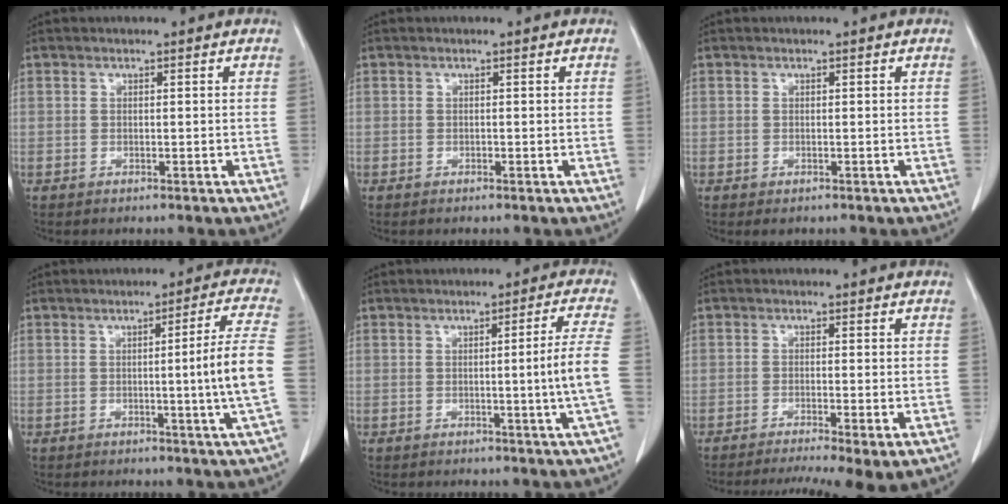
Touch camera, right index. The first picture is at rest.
{"total": 0.0}
{"total": 0.7, "force": [-0.4, 0.5, 0.3], "torque": [-0.005, 0.002, -0.002]}
{"total": 8.2, "force": [-1.2, -2.1, 7.8], "torque": [-0.107, -0.009, -0.018]}
{"total": 6.1, "force": [-1.0, -1.8, 5.7], "torque": [-0.078, -0.008, -0.015]}
{"total": 10.2, "force": [-7.3, 1.3, 7.0], "torque": [-0.106, -0.012, -0.108]}